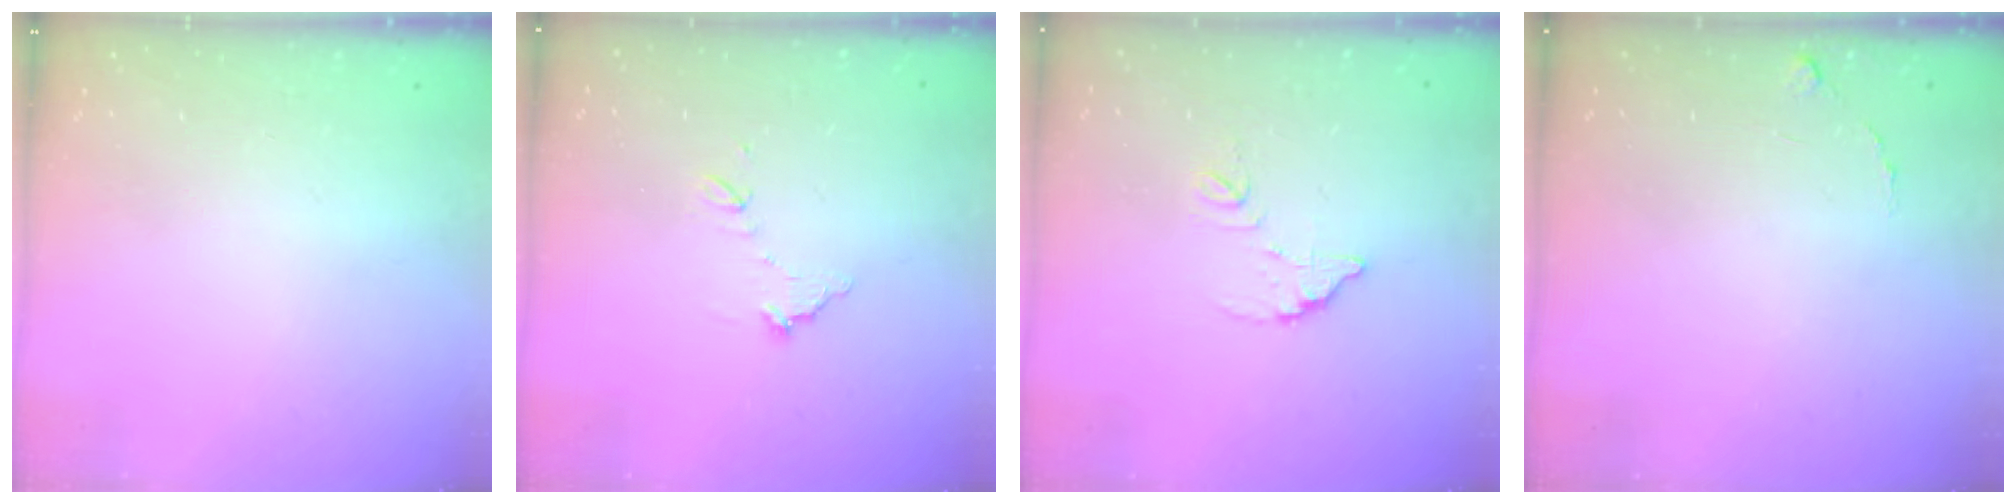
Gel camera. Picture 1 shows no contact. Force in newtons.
{"total": 7.5, "press": 7.5, "slide": 0.5}
{"total": 8.4, "press": 8.4, "slide": 0.6}
{"total": 5.2, "press": 5.2, "slide": 0.4}